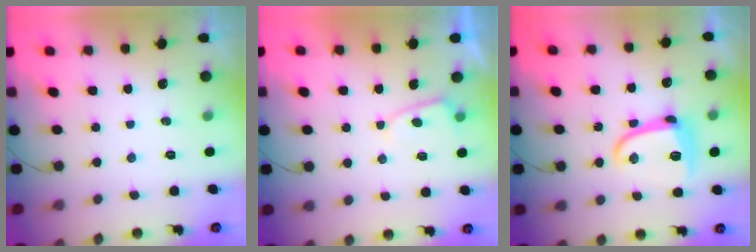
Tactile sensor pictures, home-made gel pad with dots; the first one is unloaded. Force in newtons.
{"total": 3.0, "press": 2.9, "slide": 0.3}
{"total": 12.4, "press": 12.4, "slide": 0.8}